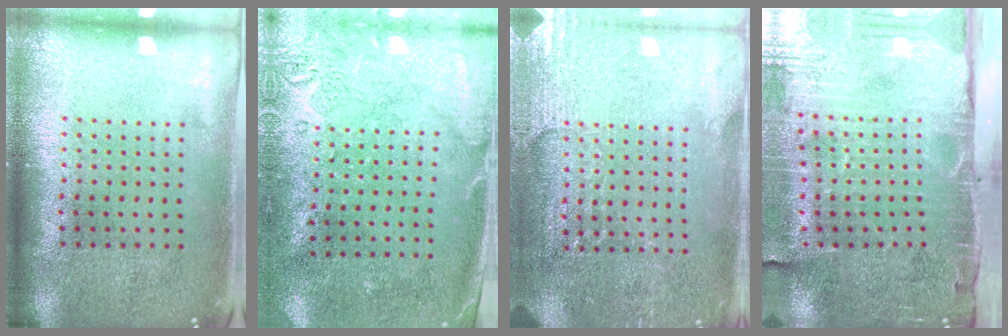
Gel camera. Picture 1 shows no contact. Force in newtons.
{"total": 2.8, "press": 2.2, "slide": 1.7}
{"total": 2.9, "press": 2.8, "slide": 0.3}
{"total": 4.7, "press": 3.9, "slide": 2.6}